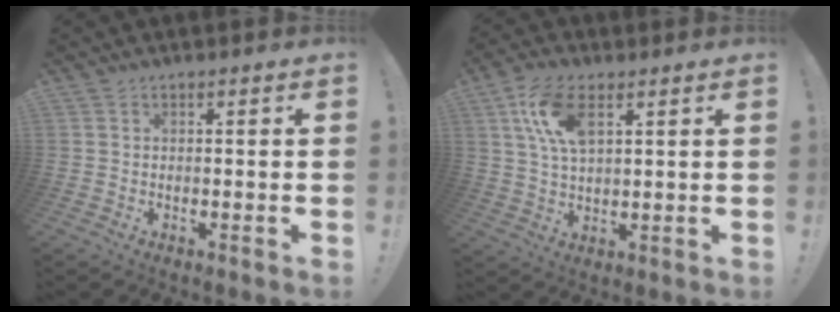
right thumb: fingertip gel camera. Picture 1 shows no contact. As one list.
[{"total": 11.0, "force": [4.7, 5.5, 8.3], "torque": [-0.164, -0.005, 0.085]}]